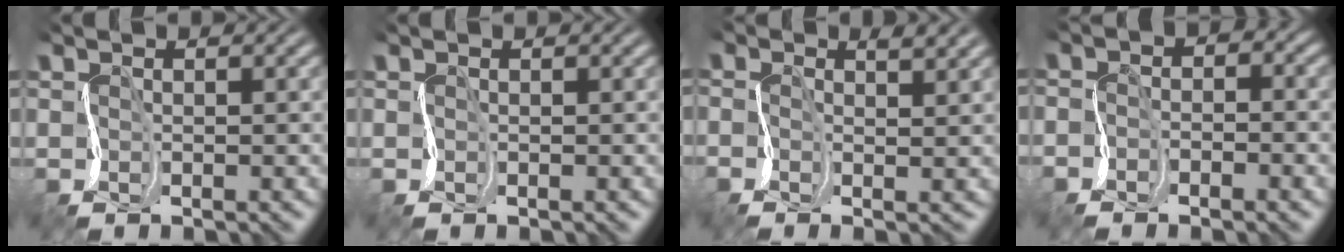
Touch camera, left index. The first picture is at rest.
{"total": 0.0}
{"total": 2.3, "force": [0.8, 0.6, 2.1], "torque": [-0.023, 0.003, 0.007]}
{"total": 2.2, "force": [-1.3, 1.1, 1.3], "torque": [-0.024, 0.000, -0.025]}